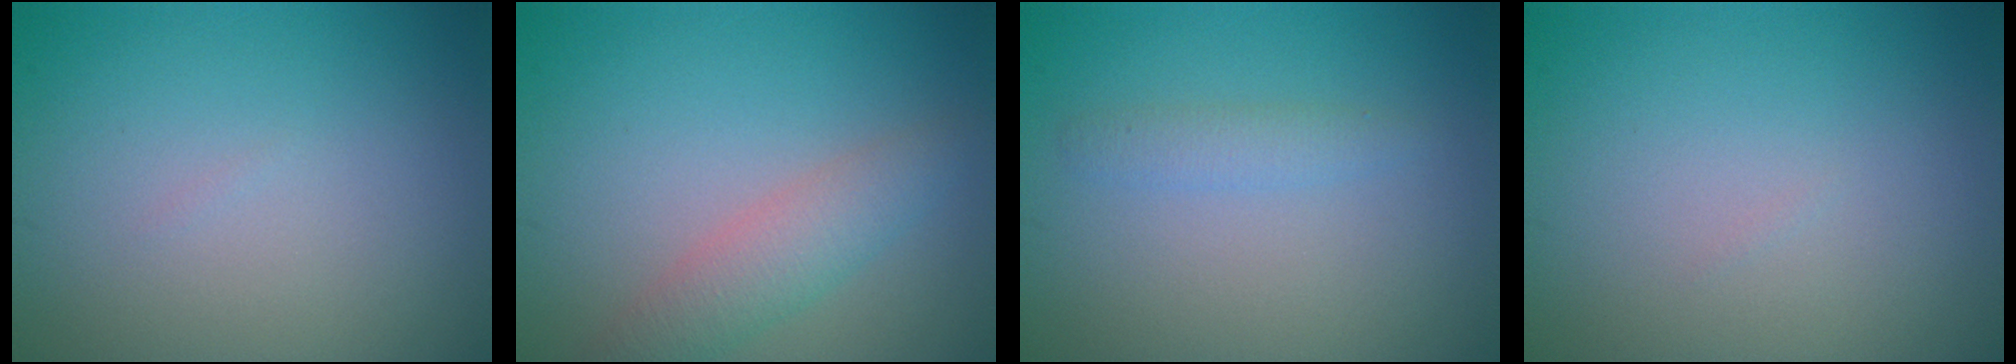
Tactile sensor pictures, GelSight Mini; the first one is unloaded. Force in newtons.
{"total": 2.9, "press": 2.9, "slide": 0.1}
{"total": 1.3, "press": 1.3, "slide": 0.0}
{"total": 0.0}